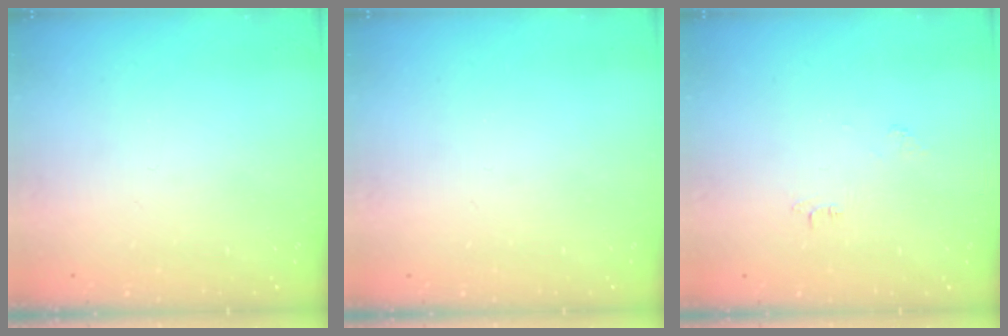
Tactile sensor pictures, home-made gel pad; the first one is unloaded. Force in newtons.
{"total": 0.0}
{"total": 3.8, "press": 3.8, "slide": 0.5}